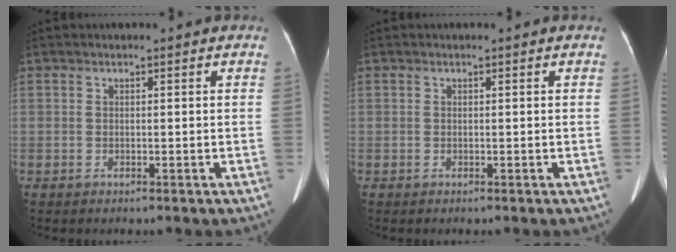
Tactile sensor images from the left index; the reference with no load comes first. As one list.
[{"total": 0.0}]